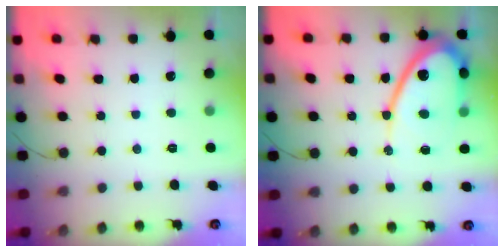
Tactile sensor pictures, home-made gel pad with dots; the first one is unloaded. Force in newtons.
{"total": 13.0, "press": 12.9, "slide": 1.2}